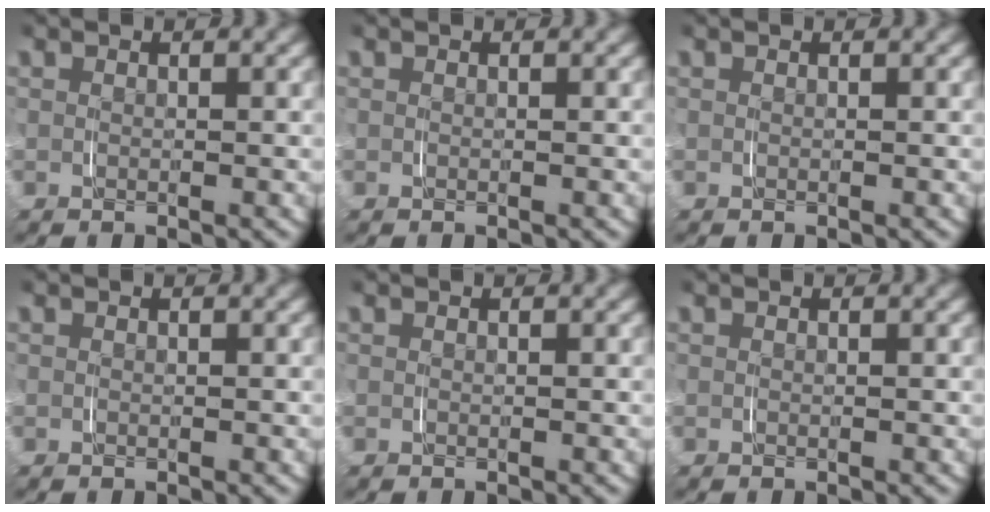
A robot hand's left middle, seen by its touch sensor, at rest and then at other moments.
{"total": 0.0}
{"total": 0.0}
{"total": 0.0}
{"total": 0.0}
{"total": 0.0}